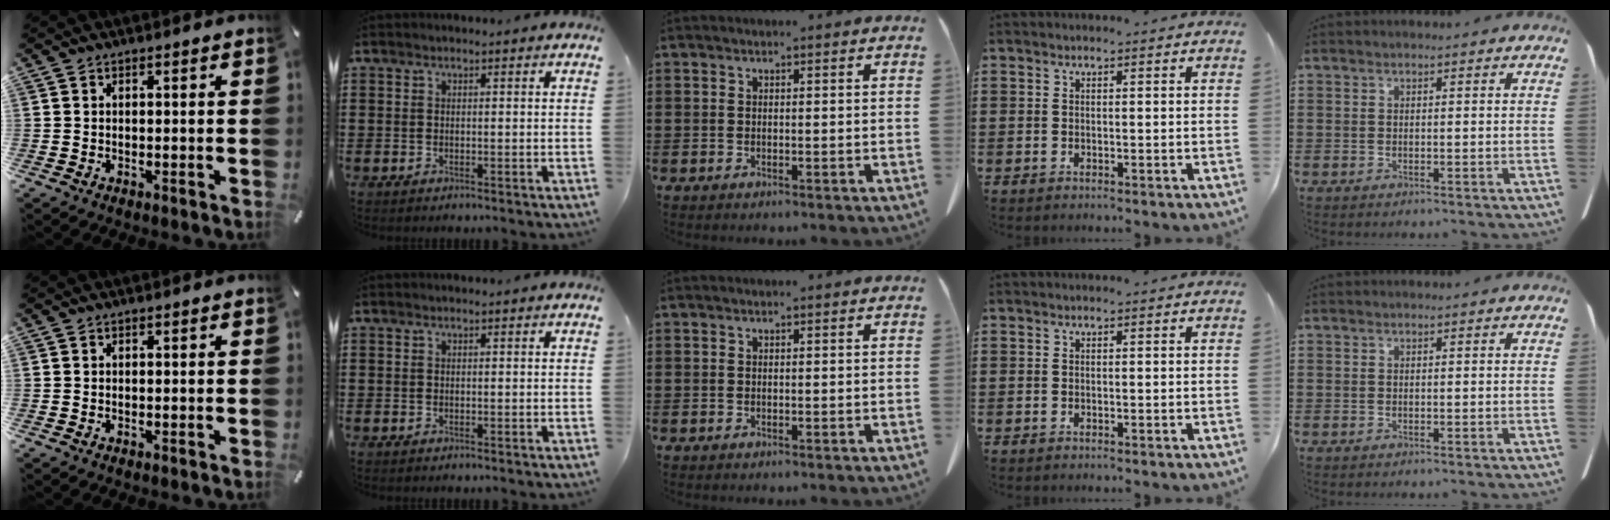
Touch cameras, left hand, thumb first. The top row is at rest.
{}